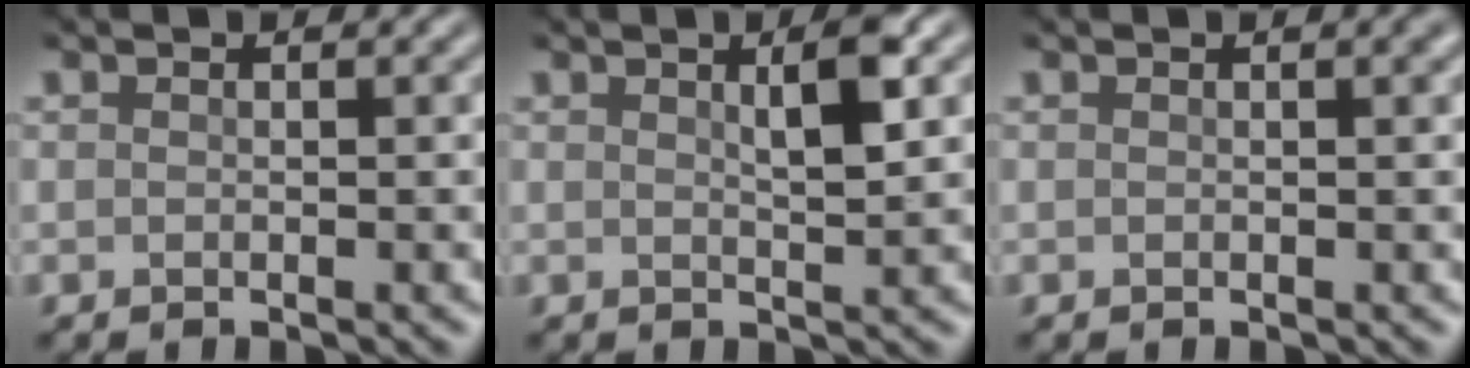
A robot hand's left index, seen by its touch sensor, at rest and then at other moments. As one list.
[{"total": 2.8, "force": [1.1, 0.6, 2.5], "torque": [-0.034, 0.006, 0.017]}, {"total": 1.1, "force": [0.4, 0.4, 1.0], "torque": [-0.009, 0.006, 0.004]}]